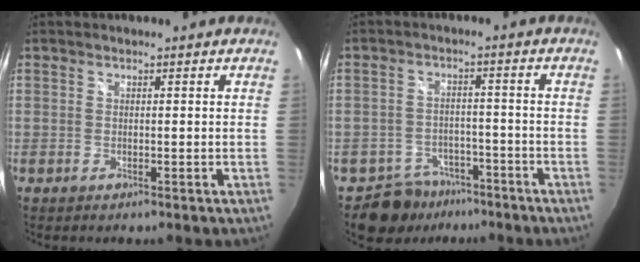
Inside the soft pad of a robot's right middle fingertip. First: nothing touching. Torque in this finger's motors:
{"motor_torque": [0.36, -0.28, -0.01, 0.00]}